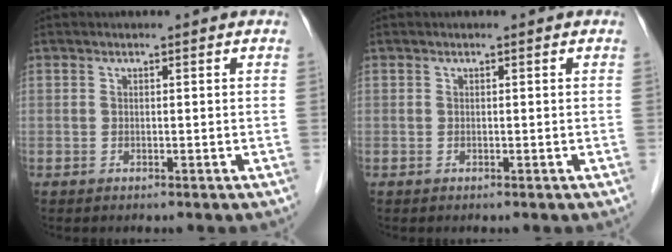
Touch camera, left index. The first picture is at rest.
{"total": 0.0}